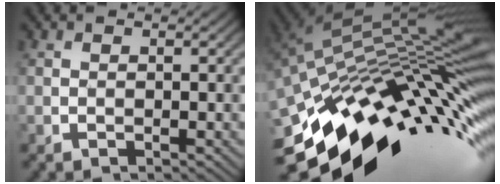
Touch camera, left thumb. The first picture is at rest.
{"total": 17.3, "force": [-6.3, 6.2, 14.8], "torque": [-0.256, -0.003, -0.118]}